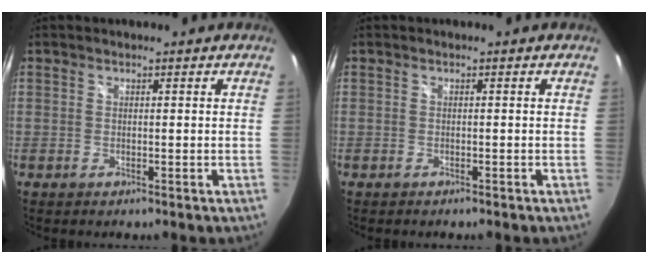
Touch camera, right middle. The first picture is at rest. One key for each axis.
{"total": 0.7, "fx": -0.6, "fy": 0.2, "fz": 0.2, "tx": -0.004, "ty": -0.003, "tz": -0.011}